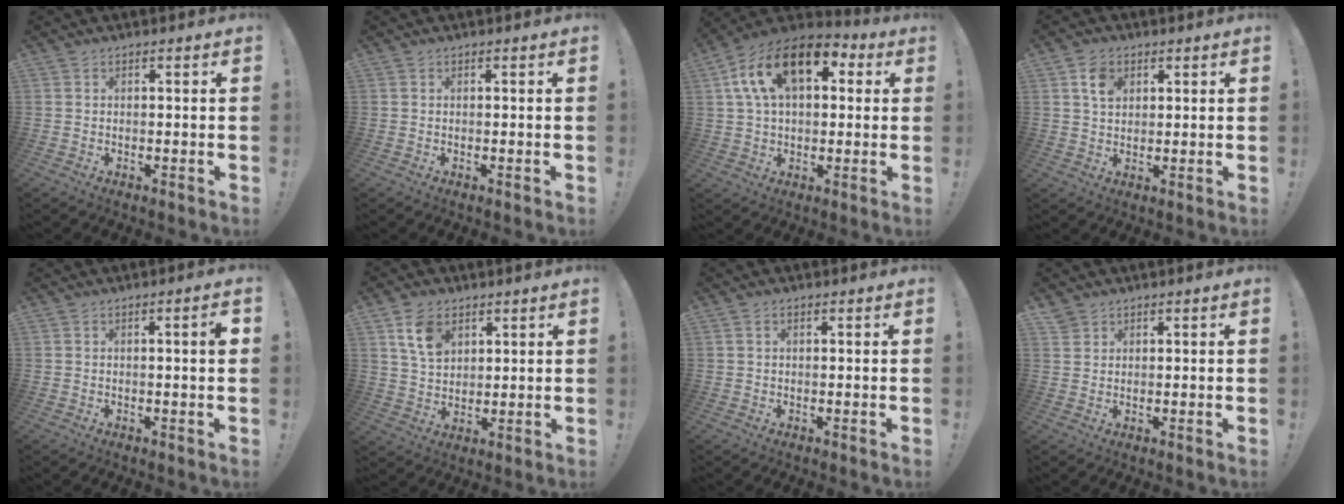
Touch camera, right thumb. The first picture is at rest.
{"total": 0.0}
{"total": 18.0, "force": [7.2, 10.1, 13.0], "torque": [-0.232, -0.006, 0.128]}
{"total": 5.7, "force": [2.7, 4.1, 2.8], "torque": [-0.041, -0.003, 0.048]}
{"total": 2.7, "force": [0.2, -0.1, 2.7], "torque": [-0.047, 0.000, 0.001]}
{"total": 9.7, "force": [4.9, 6.8, 4.9], "torque": [-0.079, -0.009, 0.097]}
{"total": 1.0, "force": [0.4, 0.7, 0.6], "torque": [-0.013, 0.004, 0.007]}
{"total": 2.4, "force": [2.0, 1.4, 0.1], "torque": [-0.002, -0.007, 0.038]}